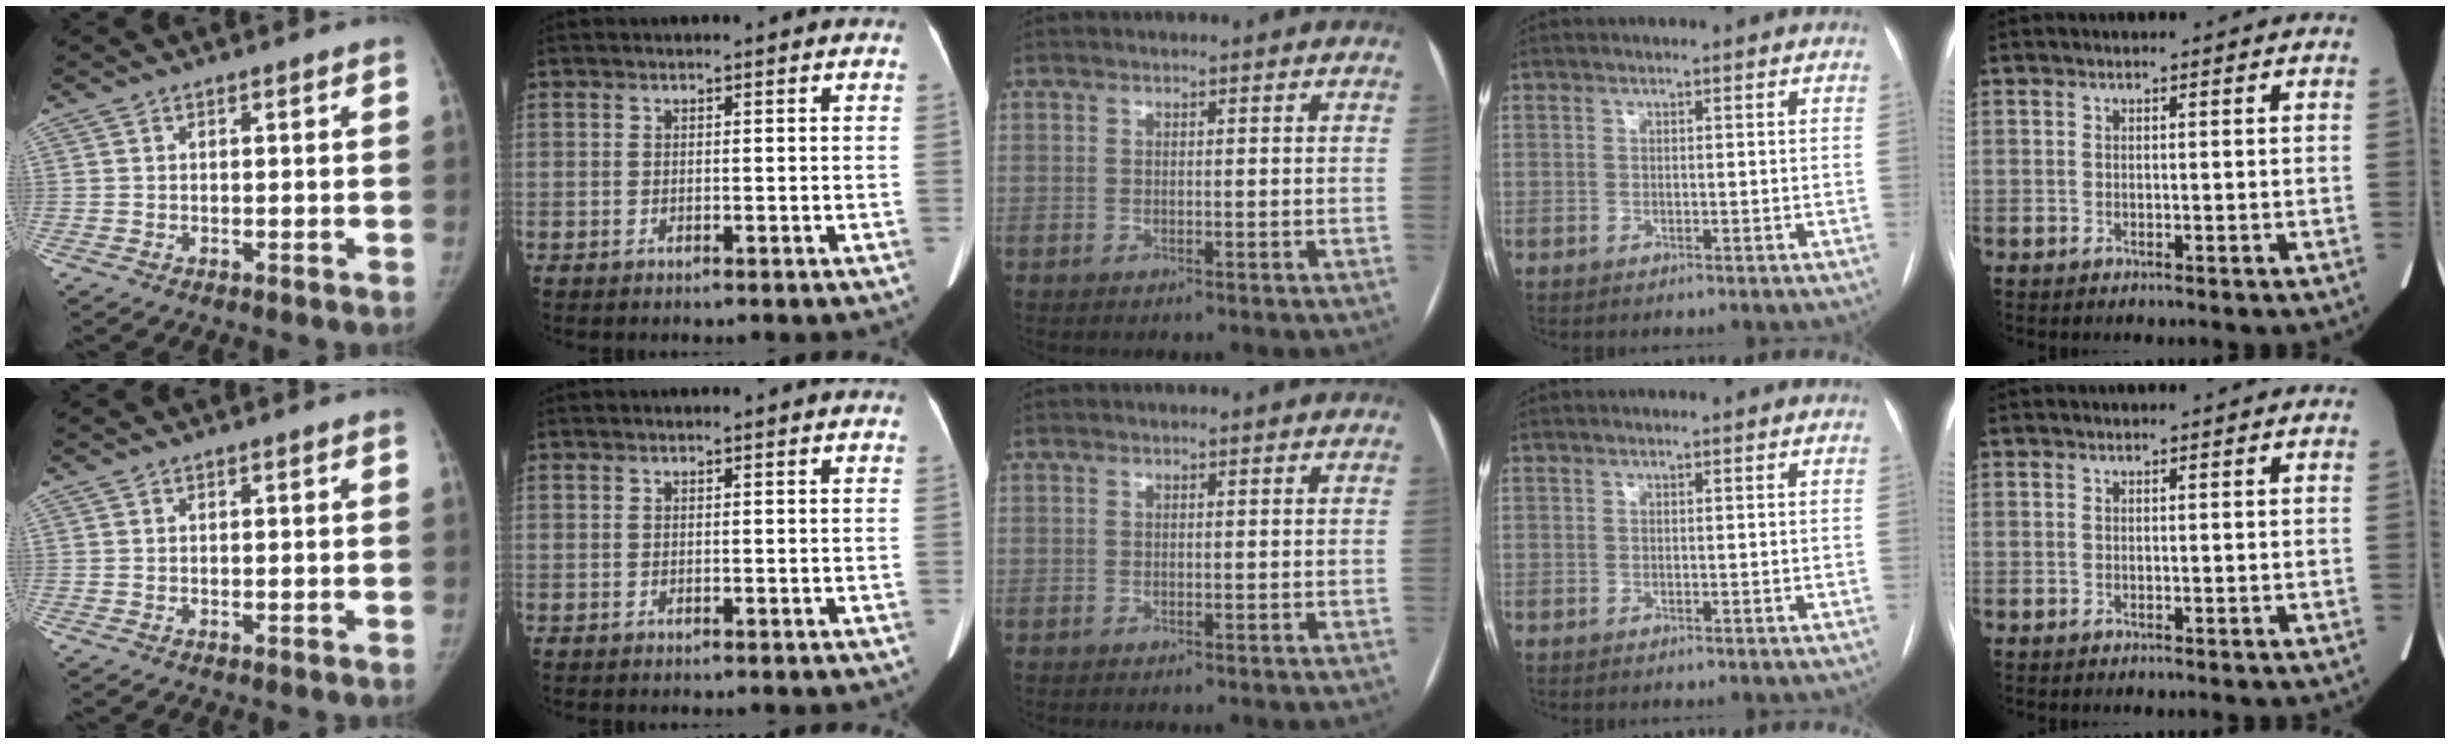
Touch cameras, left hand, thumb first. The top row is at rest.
{}